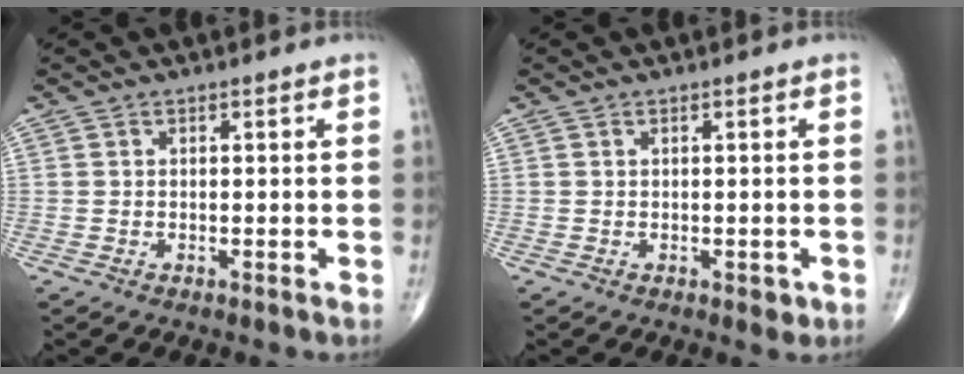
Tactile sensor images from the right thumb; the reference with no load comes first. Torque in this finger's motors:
{"motor_torque": [0.26, 0.49, -0.28, -0.22, 0.03]}